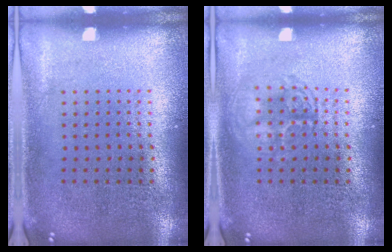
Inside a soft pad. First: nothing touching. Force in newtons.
{"total": 2.2, "press": 2.1, "slide": 0.4}